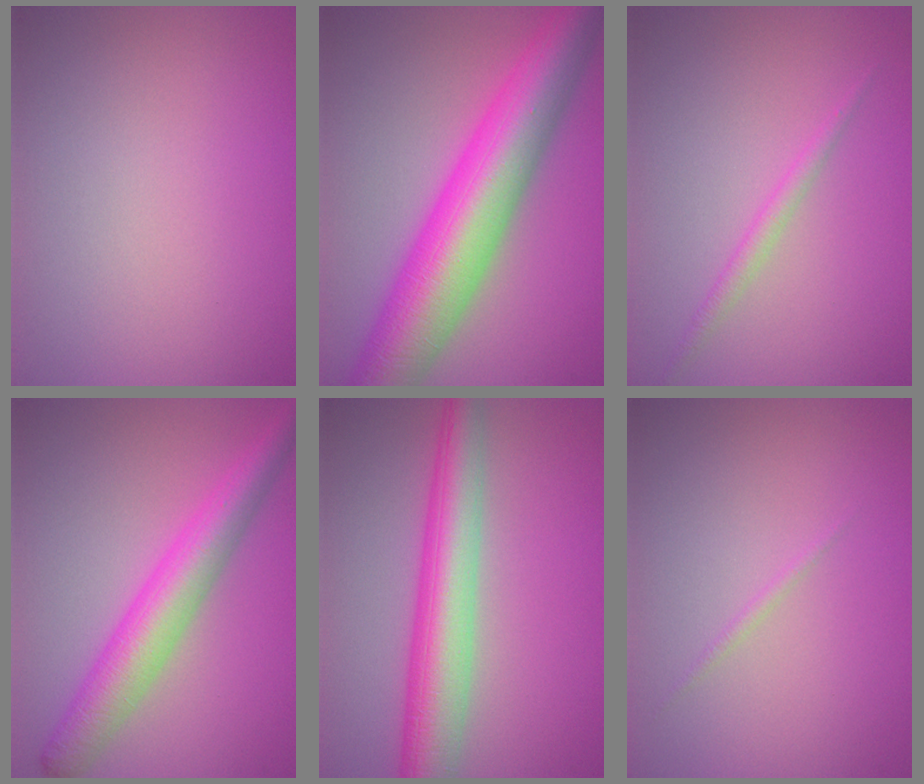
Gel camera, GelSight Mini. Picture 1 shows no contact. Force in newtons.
{"total": 11.2, "press": 11.2, "slide": 0.1}
{"total": 1.3, "press": 1.3, "slide": 0.0}
{"total": 5.6, "press": 5.6, "slide": 0.1}
{"total": 7.0, "press": 7.0, "slide": 0.2}
{"total": 0.5, "press": 0.5, "slide": 0.0}